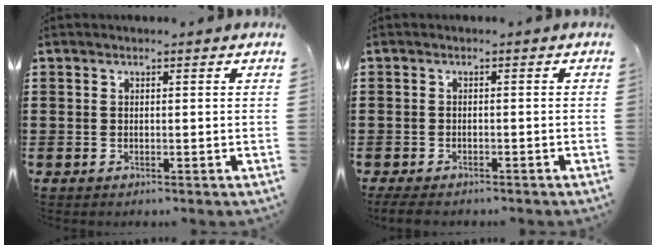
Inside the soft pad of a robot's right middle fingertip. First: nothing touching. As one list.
[{"total": 1.8, "force": [-1.7, 0.4, 0.4], "torque": [-0.011, -0.001, -0.036]}]